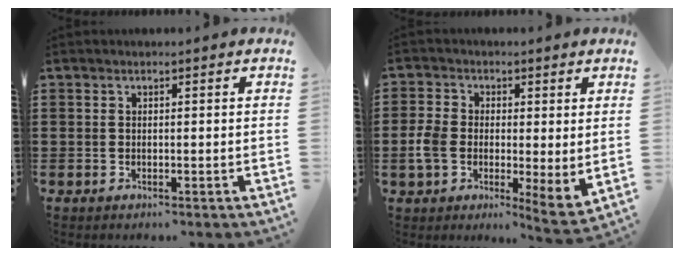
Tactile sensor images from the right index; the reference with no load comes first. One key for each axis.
{"total": 5.7, "fx": -0.2, "fy": 3.5, "fz": 4.5, "tx": -0.101, "ty": 0.005, "tz": -0.004}